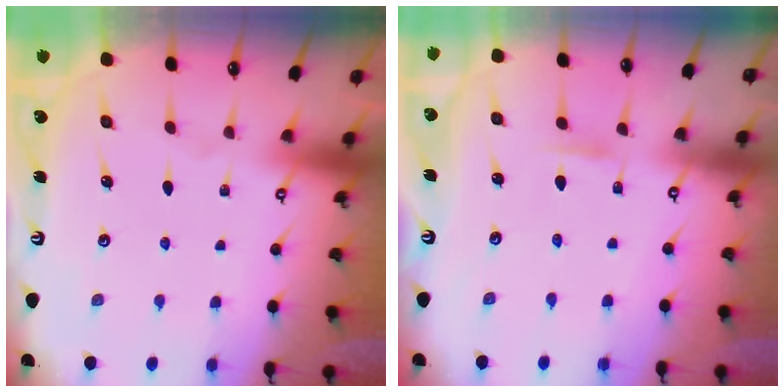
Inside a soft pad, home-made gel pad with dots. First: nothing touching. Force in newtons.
{"total": 2.7, "press": 2.7, "slide": 0.3}